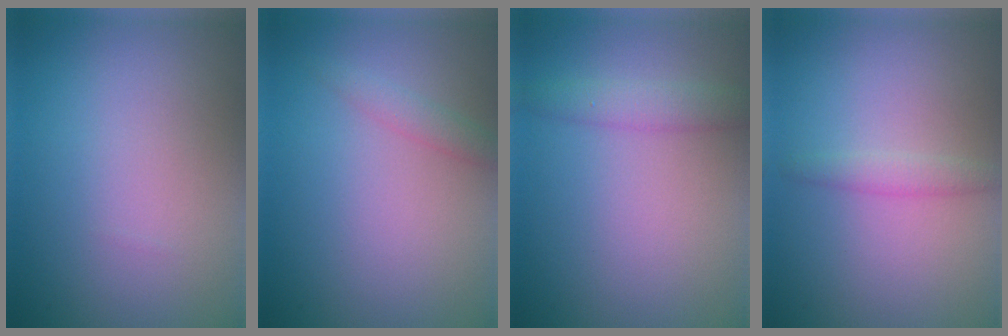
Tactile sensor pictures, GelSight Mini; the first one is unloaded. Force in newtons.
{"total": 1.3, "press": 1.3, "slide": 0.0}
{"total": 2.2, "press": 2.2, "slide": 0.1}
{"total": 1.4, "press": 1.4, "slide": 0.0}